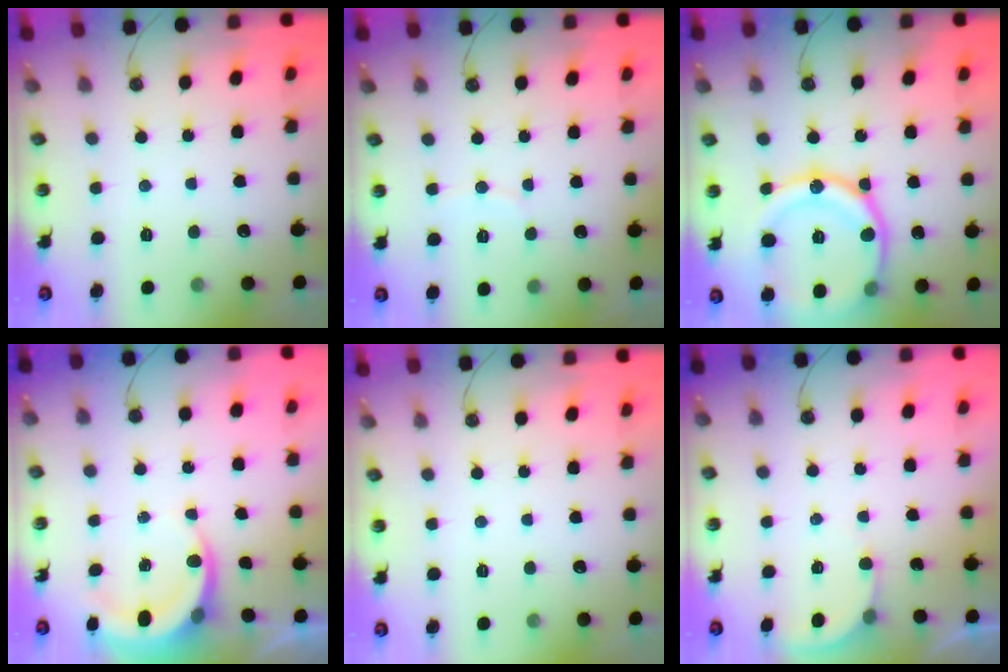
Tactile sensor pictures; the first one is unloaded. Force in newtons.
{"total": 3.3, "press": 3.2, "slide": 0.4}
{"total": 21.5, "press": 21.4, "slide": 2.0}
{"total": 5.3, "press": 5.3, "slide": 0.3}
{"total": 0.0}
{"total": 2.7, "press": 2.7, "slide": 0.2}